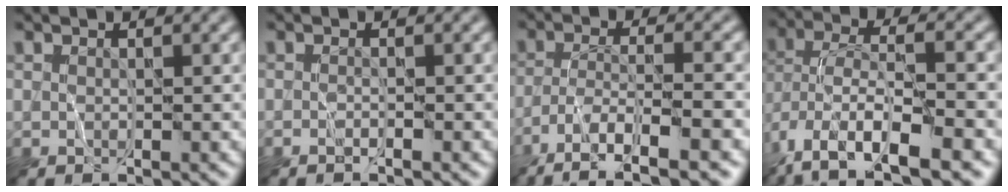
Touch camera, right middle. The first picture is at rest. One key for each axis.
{"total": 0.8, "fx": -0.5, "fy": 0.1, "fz": 0.6, "tx": -0.004, "ty": 0.002, "tz": -0.014}
{"total": 8.3, "fx": -5.4, "fy": 2.0, "fz": 6.0, "tx": -0.099, "ty": 0.005, "tz": -0.091}
{"total": 11.4, "fx": -6.0, "fy": 4.7, "fz": 8.6, "tx": -0.163, "ty": 0.000, "tz": -0.104}